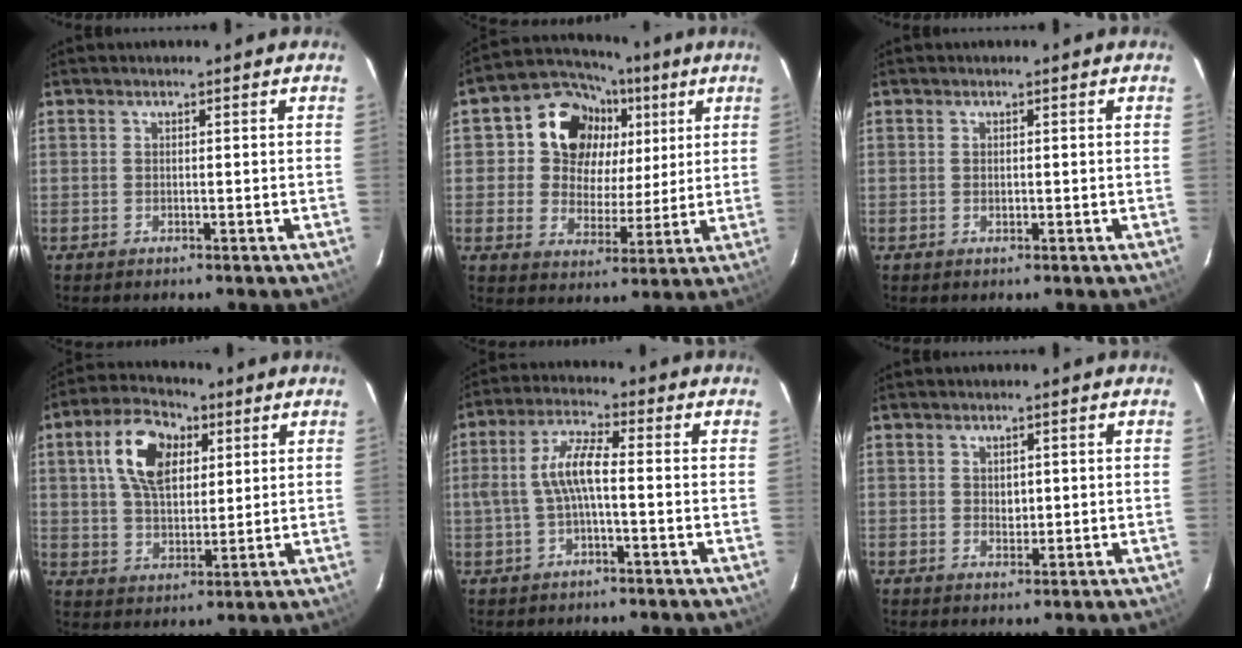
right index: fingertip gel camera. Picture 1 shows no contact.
{"total": 14.4, "force": [4.6, 12.4, 5.8], "torque": [-0.139, 0.039, 0.074]}
{"total": 0.7, "force": [0.0, 0.4, 0.6], "torque": [-0.011, 0.002, 0.000]}
{"total": 12.2, "force": [4.3, 7.2, 8.9], "torque": [-0.165, 0.029, 0.078]}
{"total": 6.7, "force": [-1.0, 1.6, 6.5], "torque": [-0.136, 0.013, -0.016]}
{"total": 1.9, "force": [0.4, 1.5, 1.1], "torque": [-0.015, 0.002, 0.008]}